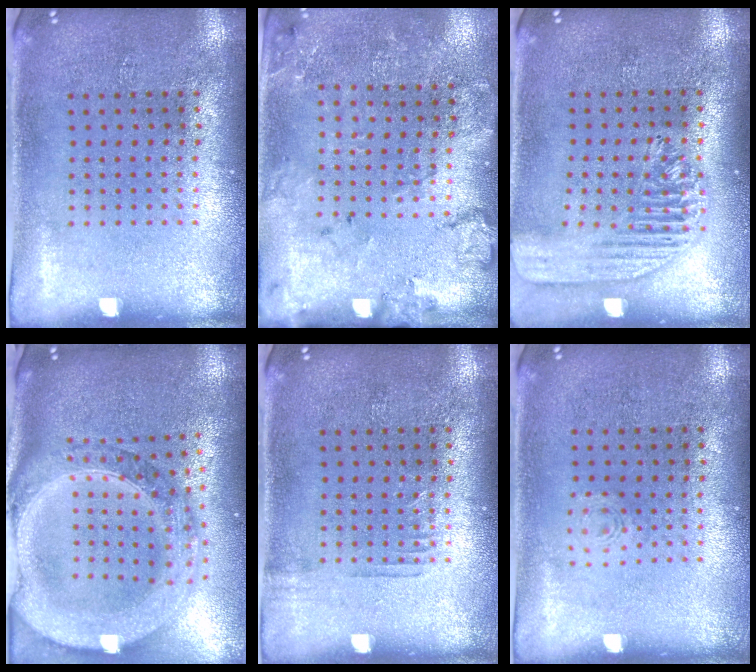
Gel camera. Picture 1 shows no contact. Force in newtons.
{"total": 1.8, "press": 1.7, "slide": 0.7}
{"total": 1.7, "press": 1.5, "slide": 0.7}
{"total": 3.5, "press": 2.8, "slide": 2.0}
{"total": 0.7, "press": 0.6, "slide": 0.2}
{"total": 0.7, "press": 0.7, "slide": 0.1}